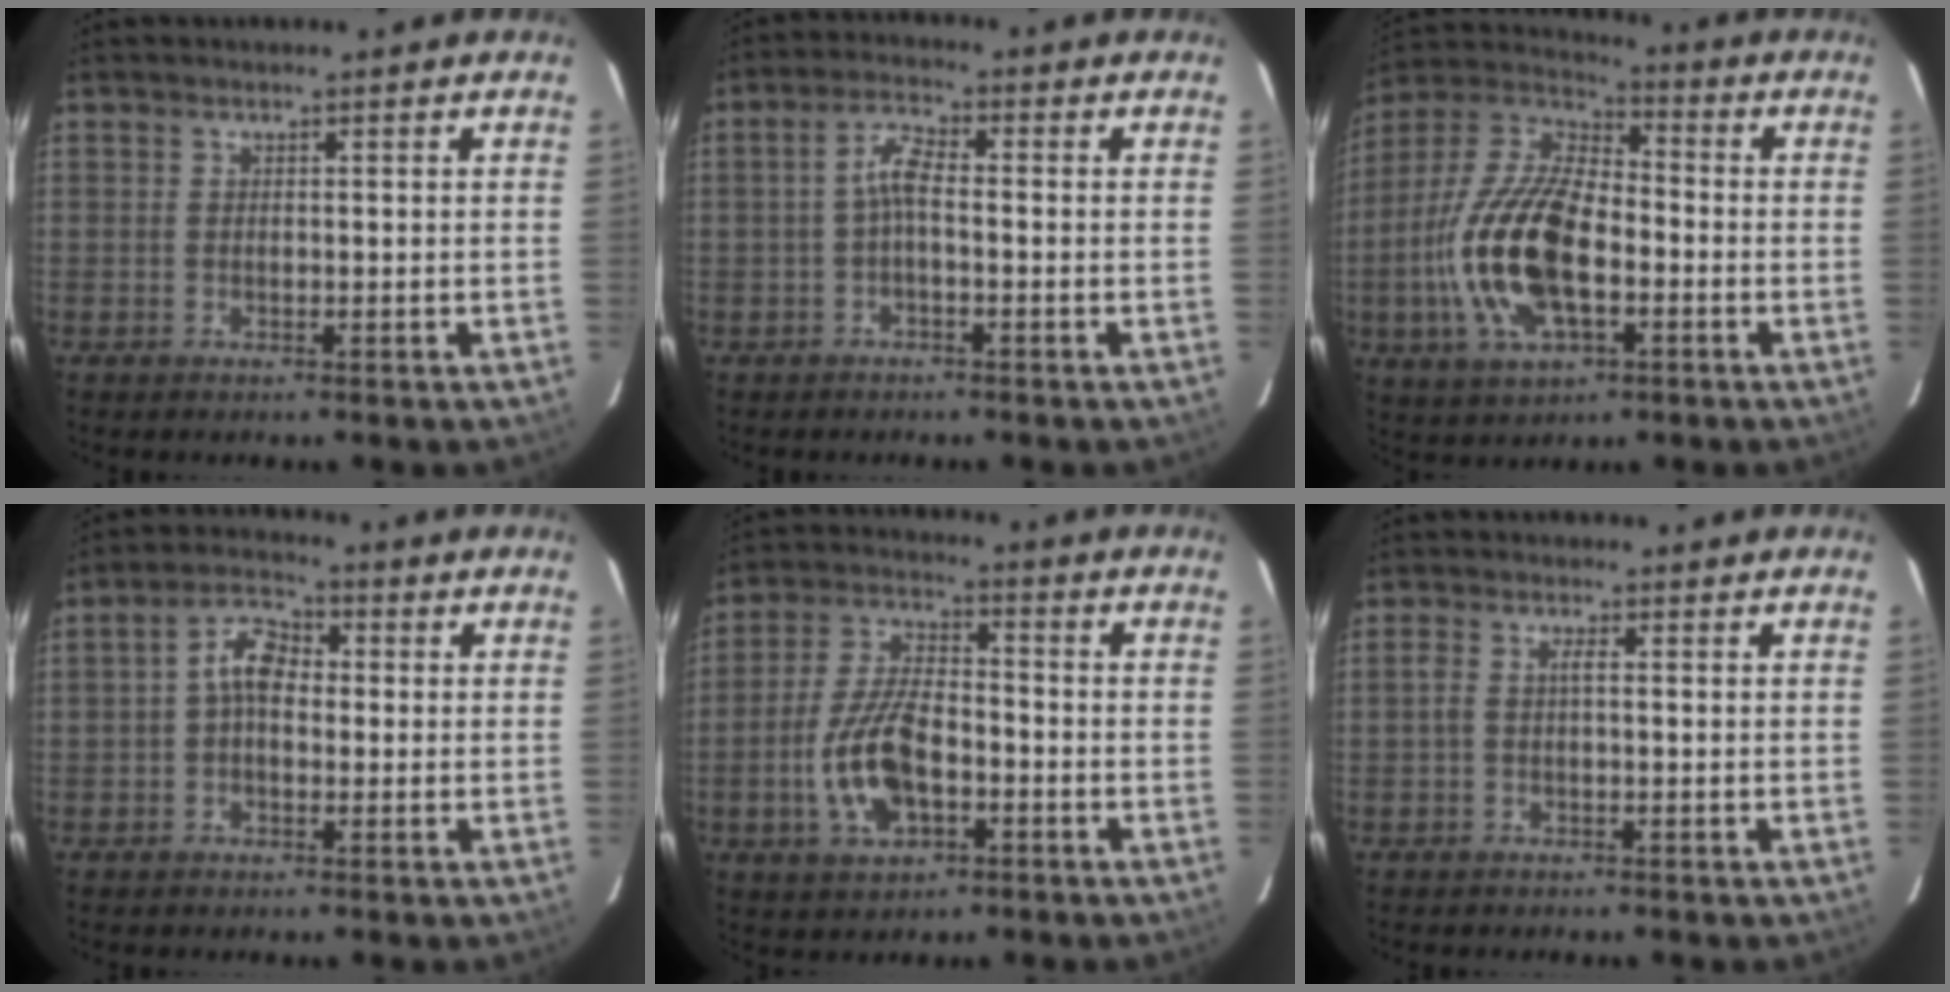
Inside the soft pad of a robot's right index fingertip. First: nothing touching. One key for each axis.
{"total": 3.9, "fx": -0.8, "fy": 1.3, "fz": 3.6, "tx": -0.076, "ty": 0.013, "tz": -0.018}
{"total": 19.0, "fx": -4.4, "fy": 9.1, "fz": 16.1, "tx": -0.346, "ty": -0.003, "tz": -0.085}
{"total": 6.1, "fx": 0.0, "fy": 4.0, "fz": 4.6, "tx": -0.085, "ty": 0.020, "tz": -0.003}
{"total": 12.0, "fx": -3.9, "fy": 6.0, "fz": 9.6, "tx": -0.200, "ty": 0.006, "tz": -0.067}
{"total": 2.1, "fx": -0.3, "fy": 0.7, "fz": 2.0, "tx": -0.041, "ty": 0.007, "tz": -0.006}